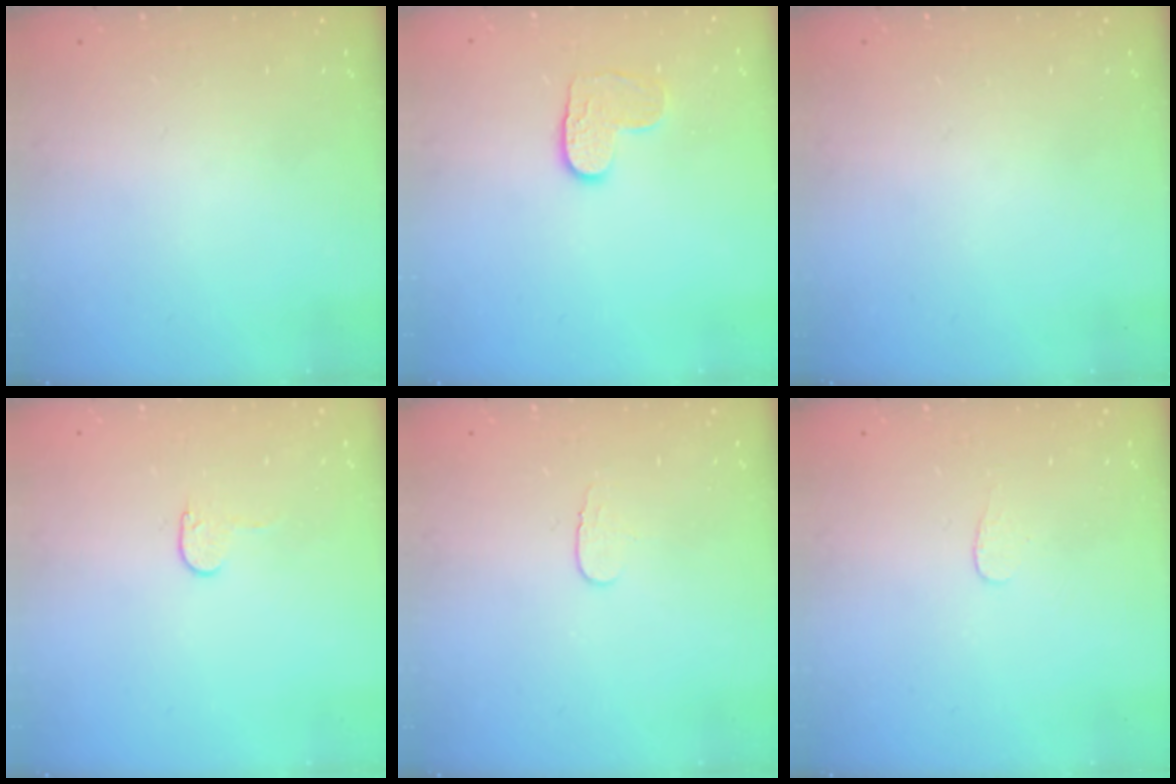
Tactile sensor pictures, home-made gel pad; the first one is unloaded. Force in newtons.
{"total": 6.6, "press": 6.6, "slide": 0.3}
{"total": 0.0}
{"total": 3.8, "press": 3.8, "slide": 0.4}
{"total": 3.9, "press": 3.9, "slide": 0.4}
{"total": 3.0, "press": 3.0, "slide": 0.2}